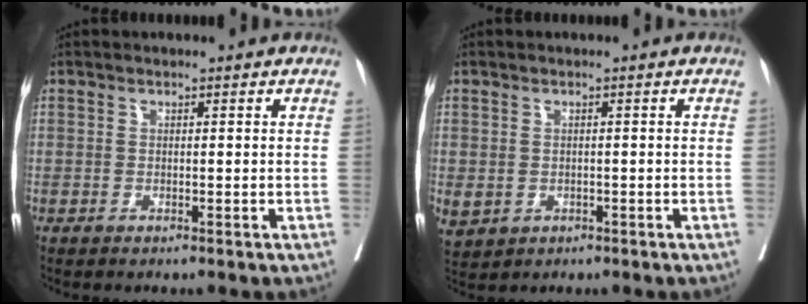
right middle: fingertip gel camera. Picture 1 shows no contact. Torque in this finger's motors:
{"motor_torque": [1.21, -0.92, 1.05, 0.21]}